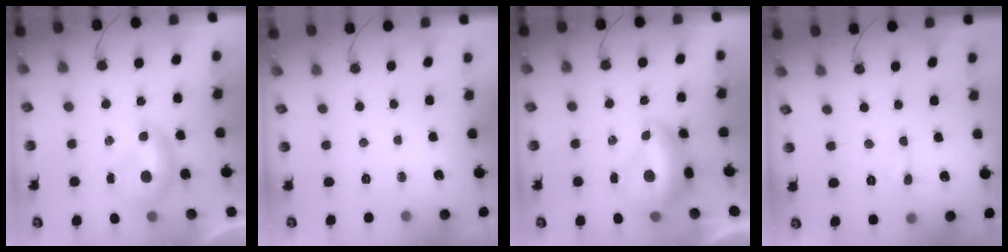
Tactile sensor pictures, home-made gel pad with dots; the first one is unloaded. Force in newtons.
{"total": 0.0}
{"total": 2.6, "press": 2.5, "slide": 0.7}
{"total": 0.6, "press": 0.5, "slide": 0.3}